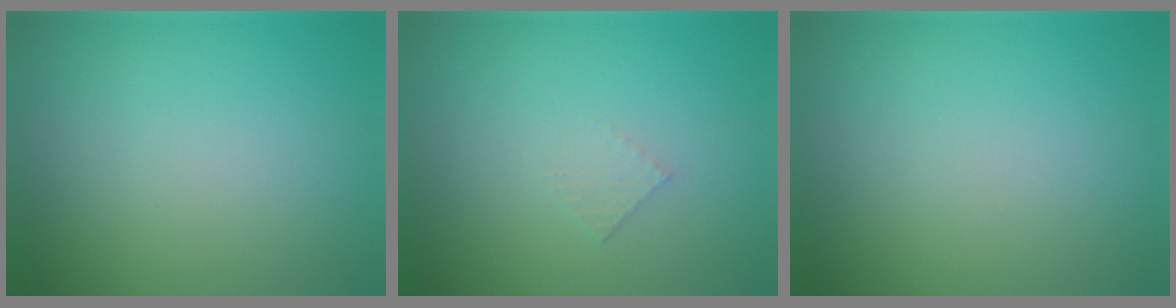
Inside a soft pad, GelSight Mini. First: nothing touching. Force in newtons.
{"total": 0.8, "press": 0.8, "slide": 0.1}
{"total": 0.0}